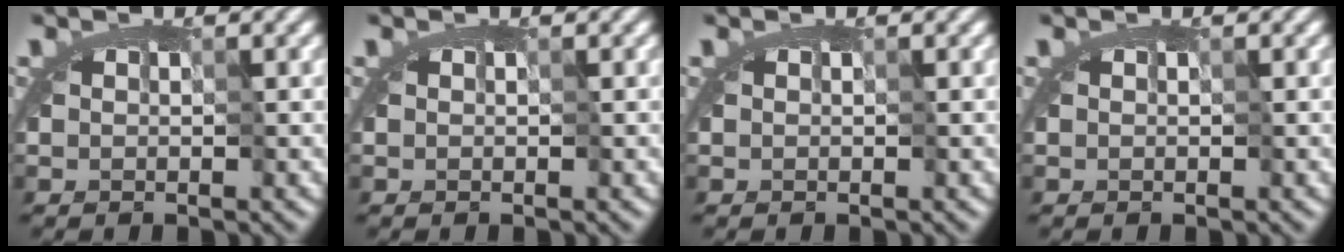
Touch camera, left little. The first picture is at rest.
{"total": 0.0}
{"total": 0.0}
{"total": 0.0}